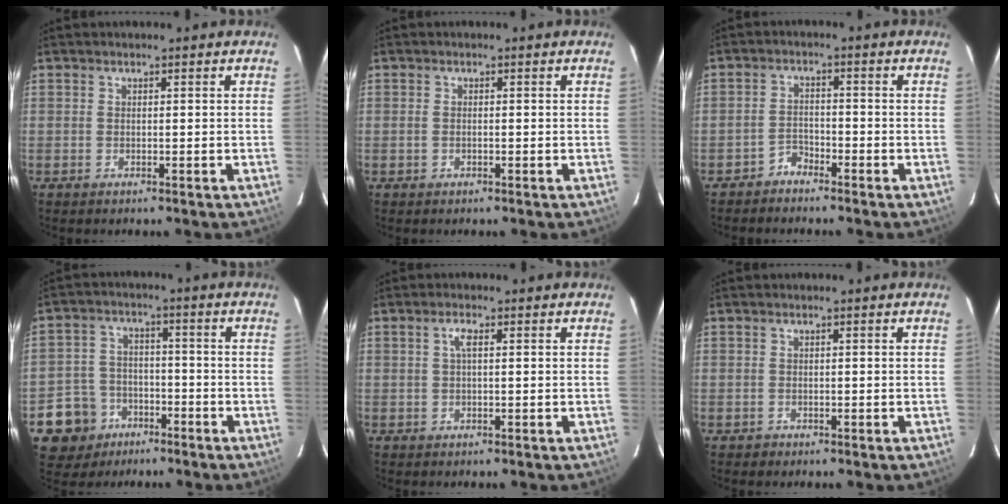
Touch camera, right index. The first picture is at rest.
{"total": 0.7, "force": [-0.3, 0.4, 0.5], "torque": [-0.011, 0.001, -0.005]}
{"total": 2.6, "force": [-2.4, 1.1, 0.0], "torque": [0.002, 0.006, -0.043]}
{"total": 10.3, "force": [-5.4, 8.6, 2.1], "torque": [-0.076, 0.030, -0.071]}
{"total": 1.8, "force": [0.3, 0.3, 1.7], "torque": [-0.034, 0.005, 0.003]}
{"total": 1.0, "force": [-0.5, 0.9, -0.1], "torque": [0.002, 0.003, -0.006]}